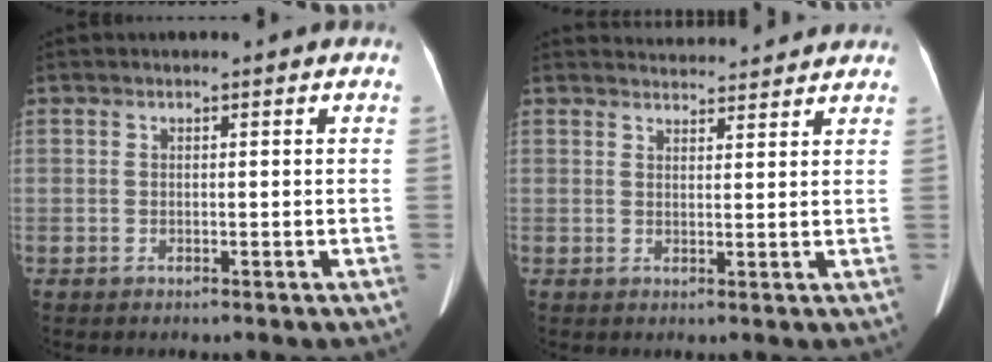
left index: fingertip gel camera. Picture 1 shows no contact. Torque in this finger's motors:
{"motor_torque": [-0.09, -0.31, -0.13, -0.04]}